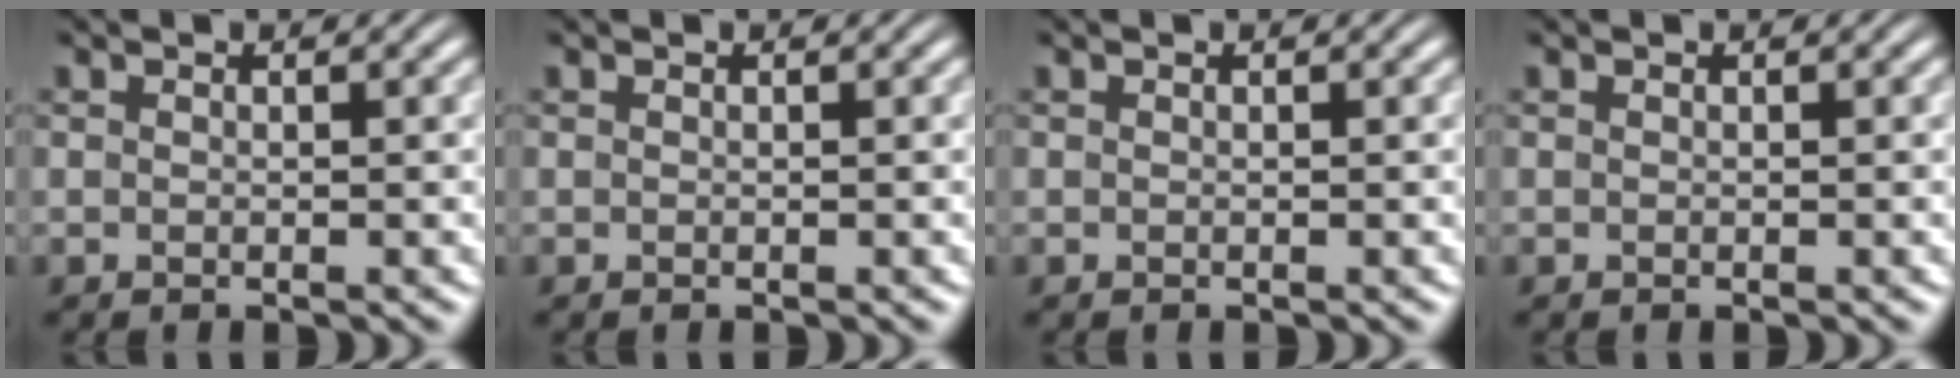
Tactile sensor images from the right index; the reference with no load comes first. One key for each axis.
{"total": 0.0}
{"total": 0.0}
{"total": 0.0}